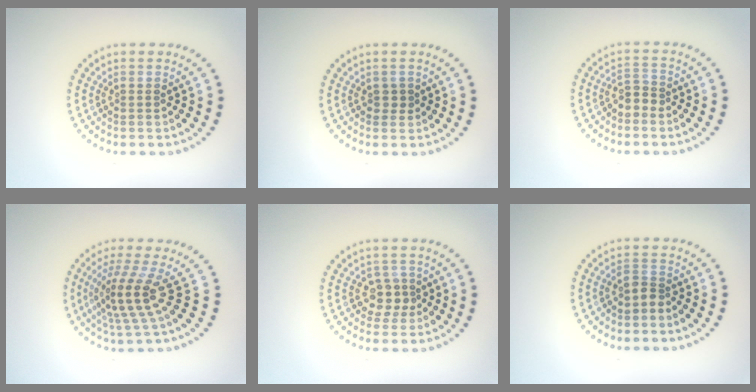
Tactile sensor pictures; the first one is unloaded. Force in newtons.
{"total": 1.0, "press": 1.0, "slide": 0.3}
{"total": 1.5, "press": 1.3, "slide": 0.8}
{"total": 4.0, "press": 2.8, "slide": 2.8}
{"total": 2.4, "press": 2.2, "slide": 1.0}
{"total": 1.7, "press": 1.3, "slide": 1.1}